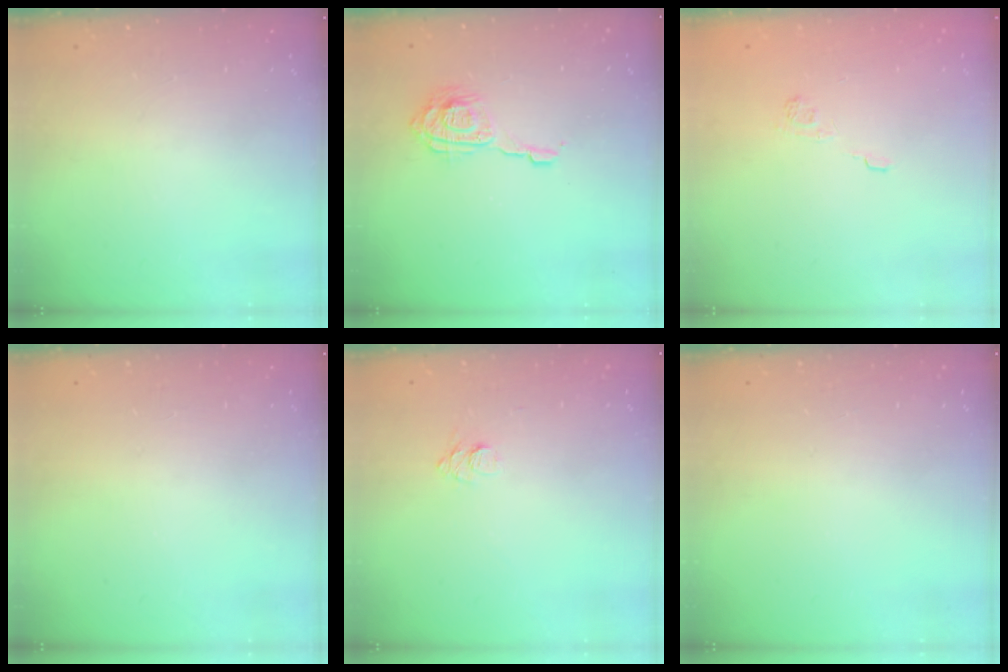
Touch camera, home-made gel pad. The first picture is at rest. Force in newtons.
{"total": 10.3, "press": 10.3, "slide": 1.0}
{"total": 2.3, "press": 1.8, "slide": 1.3}
{"total": 0.0}
{"total": 6.4, "press": 6.4, "slide": 0.7}
{"total": 0.0}